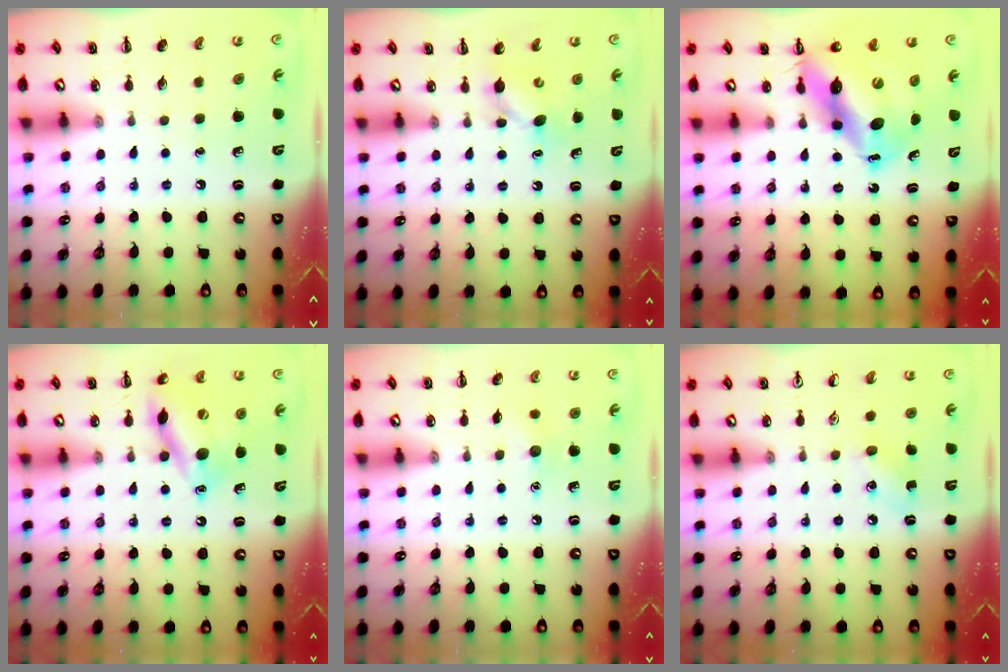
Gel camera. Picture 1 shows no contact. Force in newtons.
{"total": 4.4, "press": 4.2, "slide": 1.3}
{"total": 13.0, "press": 12.5, "slide": 3.7}
{"total": 14.8, "press": 14.6, "slide": 2.5}
{"total": 6.1, "press": 5.9, "slide": 1.5}
{"total": 5.8, "press": 5.7, "slide": 1.4}